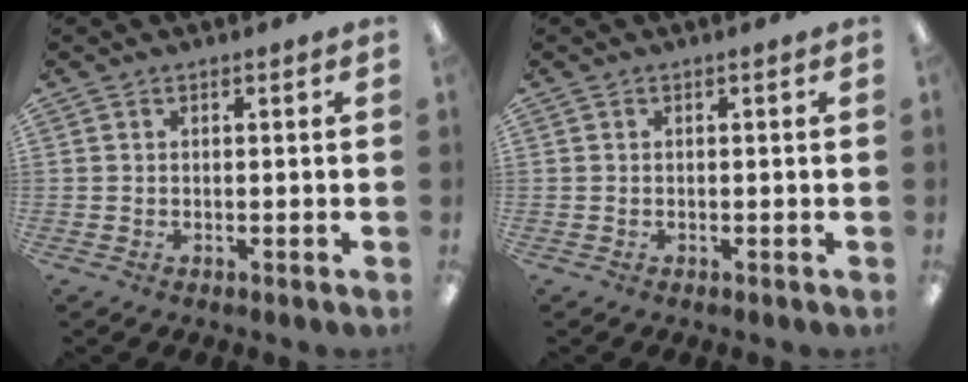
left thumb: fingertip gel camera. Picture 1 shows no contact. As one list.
[{"total": 0.0}]